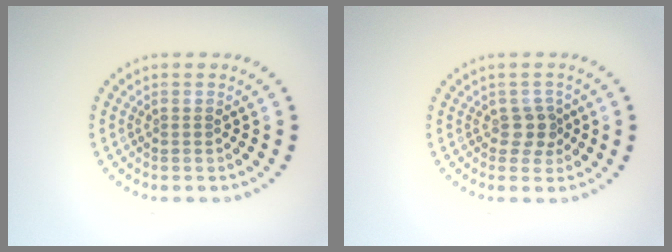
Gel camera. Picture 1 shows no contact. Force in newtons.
{"total": 1.8, "press": 1.6, "slide": 0.8}